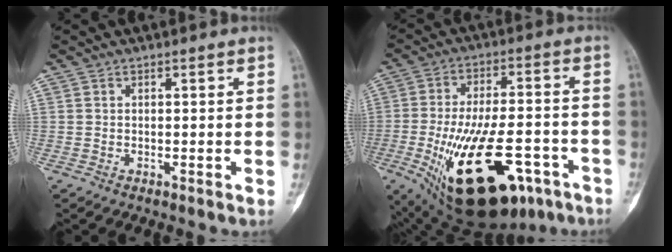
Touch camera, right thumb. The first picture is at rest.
{"total": 25.5, "force": [-10.6, 11.6, 20.1], "torque": [-0.324, 0.022, -0.147]}